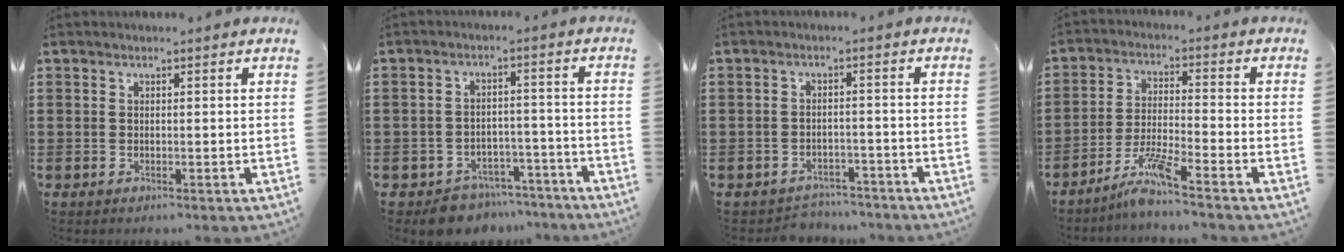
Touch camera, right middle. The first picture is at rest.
{"total": 5.1, "force": [-4.9, 1.5, 0.2], "torque": [-0.005, 0.016, -0.098]}
{"total": 2.8, "force": [-2.7, 0.6, -0.2], "torque": [-0.005, 0.000, -0.060]}
{"total": 5.8, "force": [-4.7, -0.3, 3.3], "torque": [-0.076, -0.016, -0.092]}